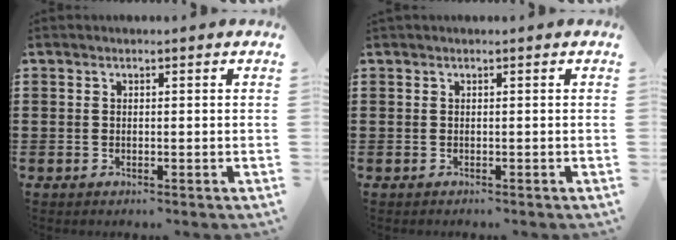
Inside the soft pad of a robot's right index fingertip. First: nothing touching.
{"total": 0.5, "force": [0.5, 0.2, -0.1], "torque": [0.003, 0.003, 0.008]}